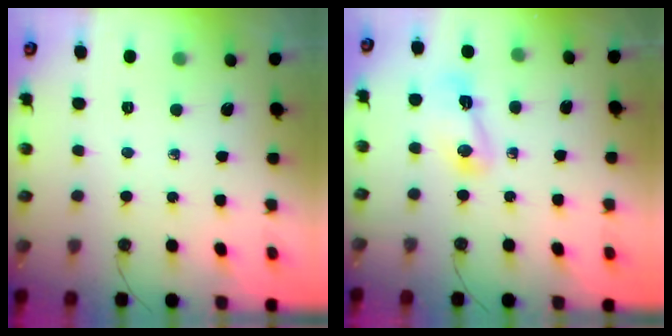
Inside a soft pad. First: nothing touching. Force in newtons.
{"total": 4.8, "press": 4.7, "slide": 1.0}